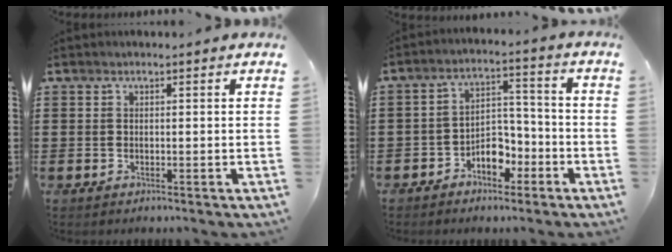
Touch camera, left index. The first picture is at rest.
{"total": 5.1, "force": [-3.4, 3.1, 2.3], "torque": [-0.040, 0.014, -0.065]}